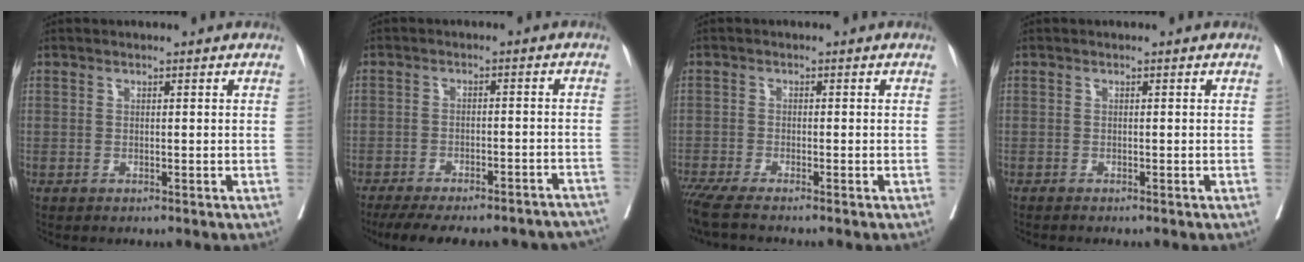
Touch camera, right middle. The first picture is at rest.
{"total": 22.0, "force": [-19.3, 5.6, 8.9], "torque": [-0.125, -0.008, -0.239]}
{"total": 6.0, "force": [-5.0, -0.2, 3.3], "torque": [-0.049, -0.016, -0.088]}
{"total": 0.9, "force": [-0.8, -0.1, 0.4], "torque": [-0.002, 0.000, -0.012]}